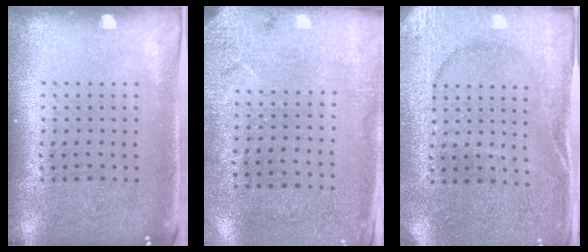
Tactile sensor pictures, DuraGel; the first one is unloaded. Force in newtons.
{"total": 2.7, "press": 2.2, "slide": 1.6}
{"total": 2.7, "press": 2.7, "slide": 0.3}